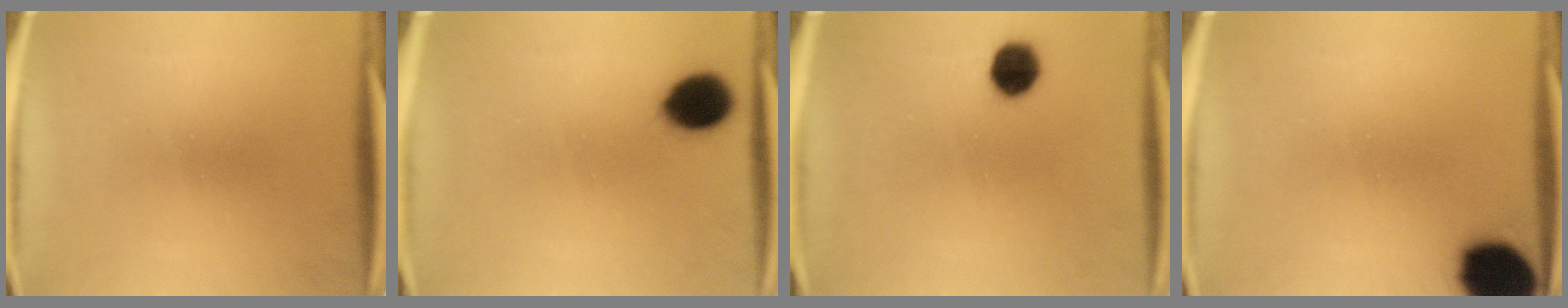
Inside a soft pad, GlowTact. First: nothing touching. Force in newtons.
{"total": 9.6}
{"total": 6.3}
{"total": 15.6}